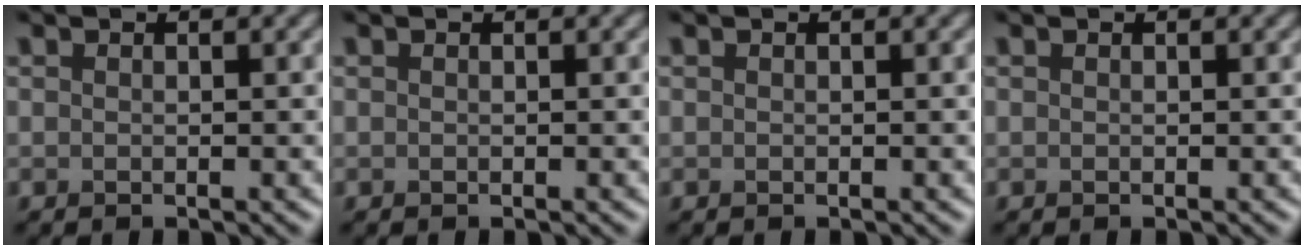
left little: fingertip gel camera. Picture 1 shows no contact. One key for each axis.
{"total": 0.0}
{"total": 0.0}
{"total": 0.0}